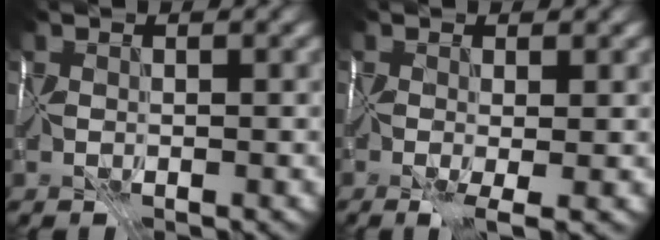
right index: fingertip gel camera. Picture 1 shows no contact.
{"total": 4.7, "force": [-1.3, 1.8, 4.2], "torque": [-0.071, -0.009, -0.010]}